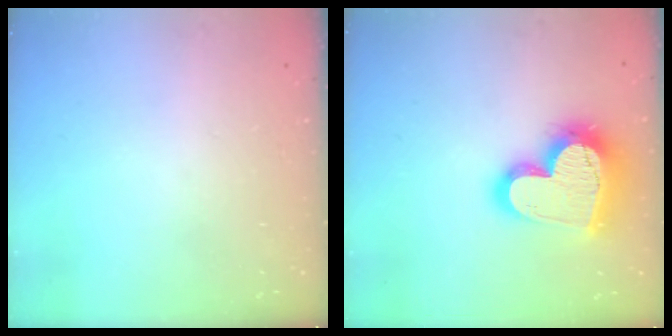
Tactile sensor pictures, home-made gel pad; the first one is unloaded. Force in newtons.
{"total": 22.4, "press": 22.3, "slide": 1.9}